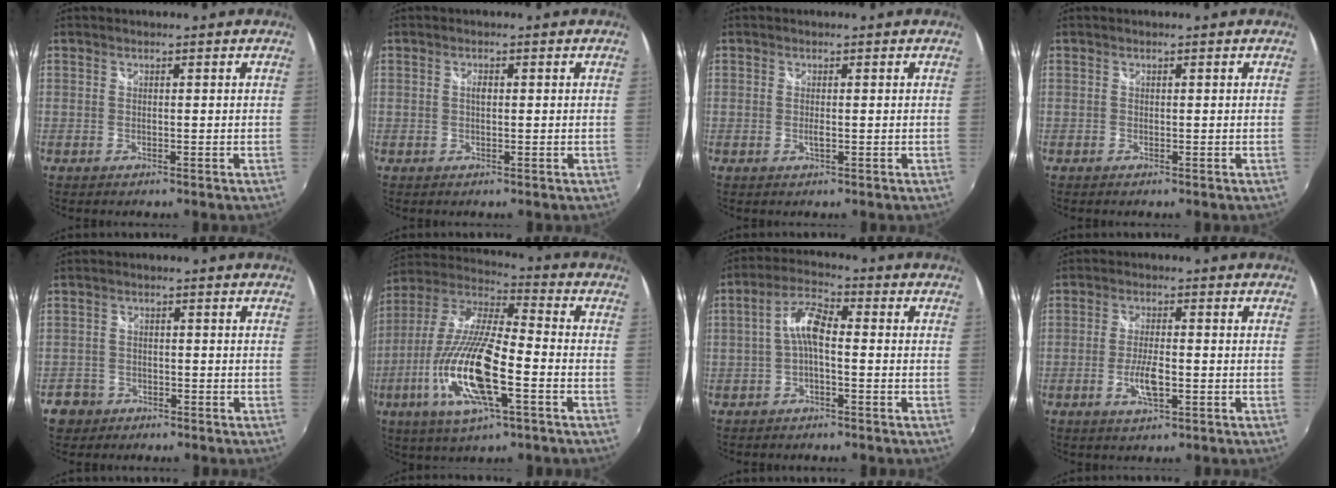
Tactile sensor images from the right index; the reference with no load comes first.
{"total": 1.1, "force": [0.1, 0.5, 0.9], "torque": [-0.017, 0.003, 0.000]}
{"total": 1.0, "force": [-0.2, 0.2, 1.0], "torque": [-0.018, -0.001, -0.005]}
{"total": 0.0}
{"total": 4.7, "force": [-2.5, 3.9, 0.7], "torque": [-0.034, 0.012, -0.040]}
{"total": 20.1, "force": [-7.0, 5.2, 18.1], "torque": [-0.369, -0.027, -0.140]}
{"total": 6.0, "force": [-1.0, 2.1, 5.5], "torque": [-0.118, 0.020, -0.023]}
{"total": 5.4, "force": [-1.8, 1.6, 4.8], "torque": [-0.100, -0.004, -0.035]}